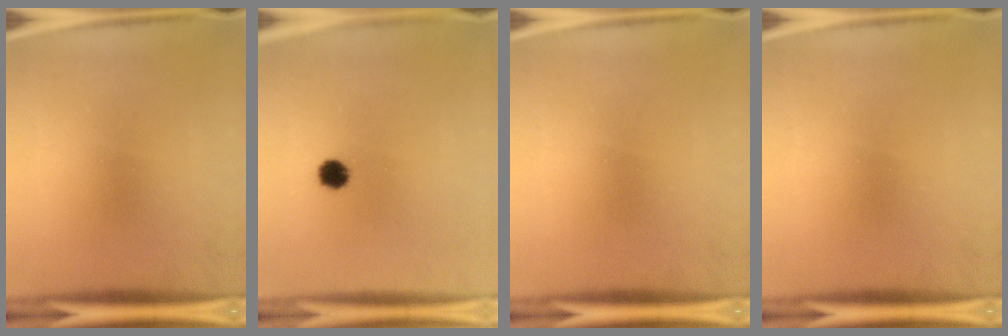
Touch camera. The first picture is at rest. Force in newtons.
{"total": 3.8}
{"total": 0.0}
{"total": 0.0}